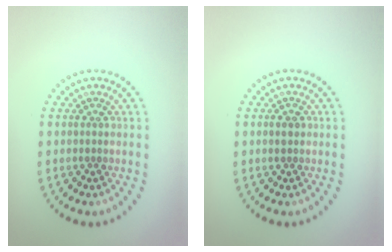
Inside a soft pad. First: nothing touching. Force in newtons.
{"total": 1.3, "press": 1.3, "slide": 0.2}